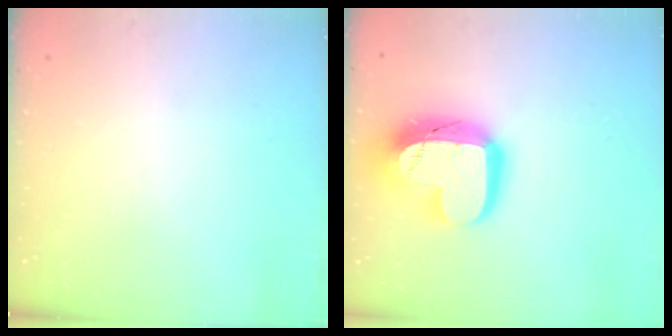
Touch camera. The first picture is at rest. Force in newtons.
{"total": 19.0, "press": 19.0, "slide": 1.6}